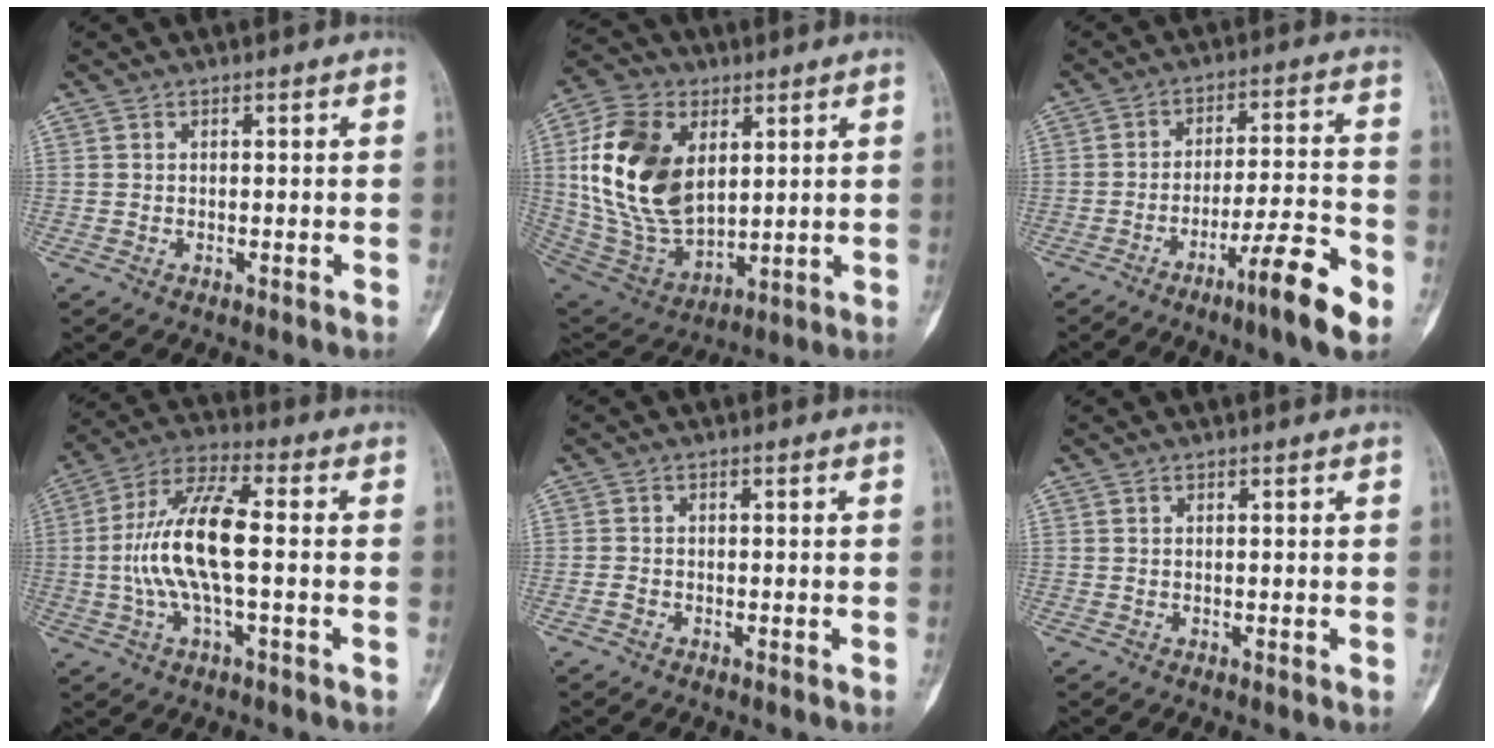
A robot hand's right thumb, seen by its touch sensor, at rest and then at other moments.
{"total": 21.0, "force": [4.6, 13.2, 15.7], "torque": [-0.292, -0.019, 0.096]}
{"total": 12.0, "force": [-6.6, 1.2, 10.0], "torque": [-0.159, 0.036, -0.103]}
{"total": 13.5, "force": [-0.9, 4.1, 12.8], "torque": [-0.272, 0.032, -0.019]}
{"total": 1.1, "force": [-0.8, 0.6, 0.5], "torque": [-0.008, 0.002, -0.019]}
{"total": 0.0}